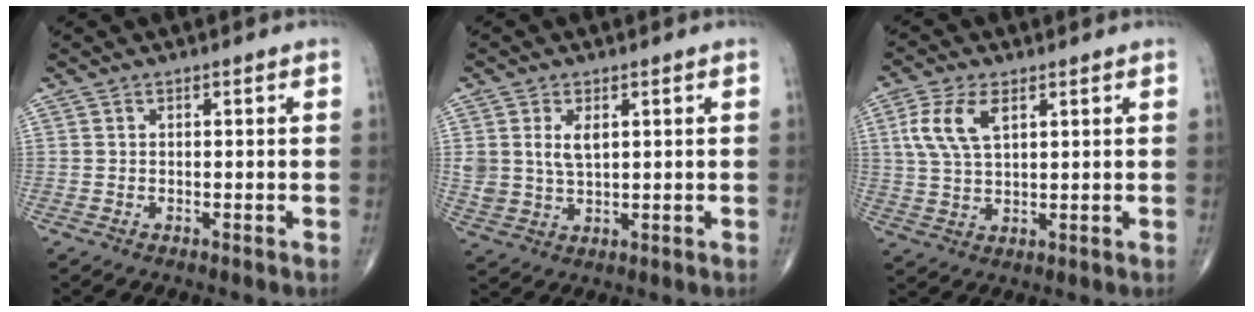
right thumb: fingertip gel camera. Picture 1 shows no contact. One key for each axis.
{"total": 5.5, "fx": 1.7, "fy": 3.2, "fz": 4.1, "tx": -0.074, "ty": -0.007, "tz": 0.040}
{"total": 8.1, "fx": 2.9, "fy": 4.2, "fz": 6.3, "tx": -0.138, "ty": 0.001, "tz": 0.059}